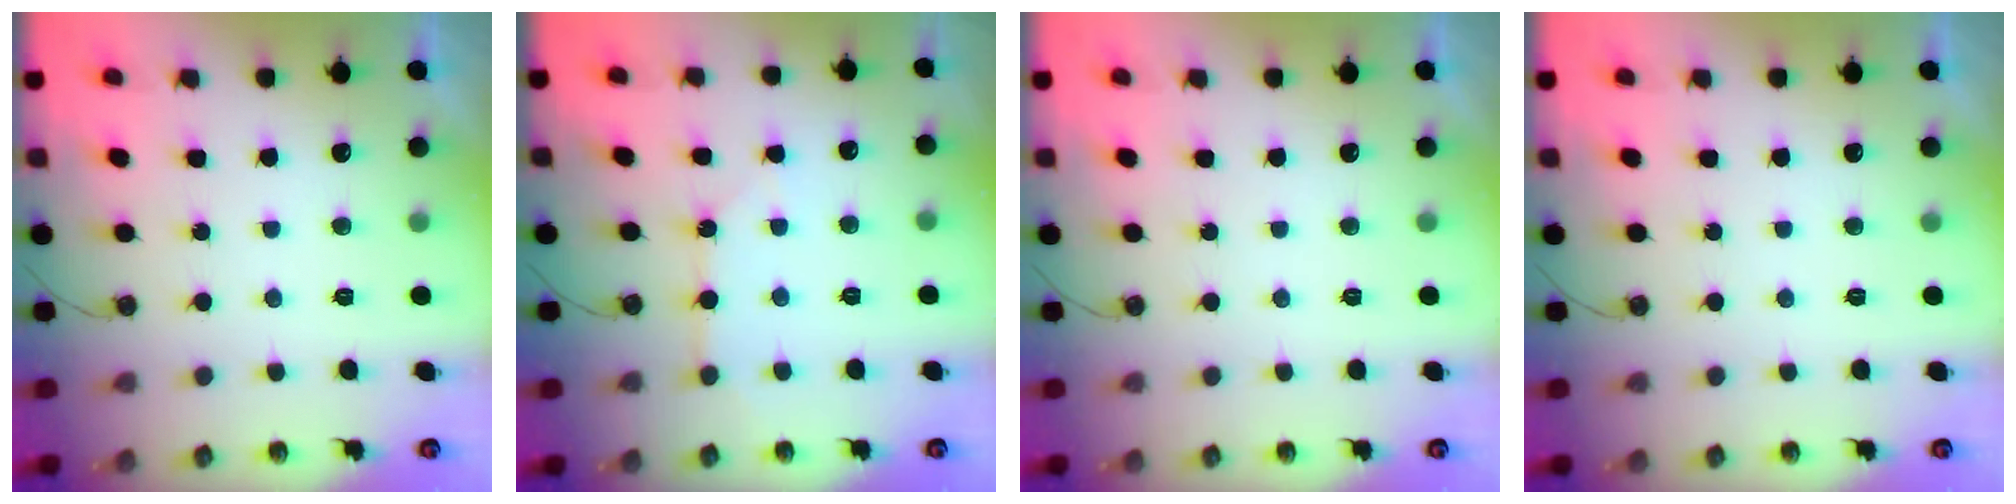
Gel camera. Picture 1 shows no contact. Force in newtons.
{"total": 3.5, "press": 3.5, "slide": 0.4}
{"total": 0.0}
{"total": 0.0}